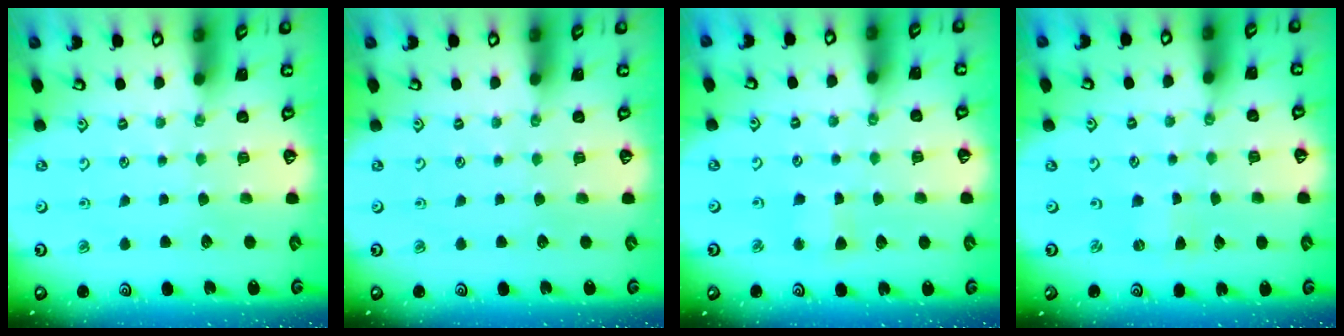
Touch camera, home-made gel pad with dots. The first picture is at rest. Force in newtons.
{"total": 0.0}
{"total": 2.8, "press": 2.7, "slide": 0.4}
{"total": 0.7, "press": 0.7, "slide": 0.3}